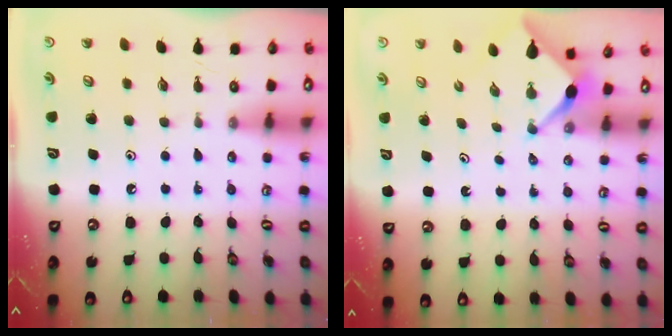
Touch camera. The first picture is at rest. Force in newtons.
{"total": 2.6, "press": 2.5, "slide": 0.3}